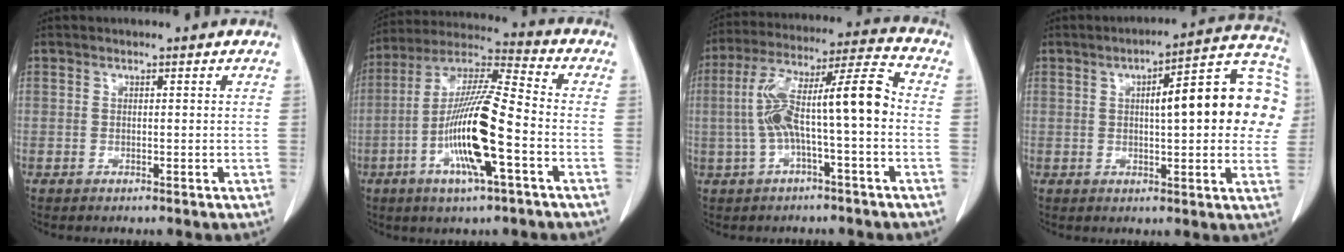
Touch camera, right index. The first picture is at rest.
{"total": 15.6, "force": [-4.5, 1.4, 14.9], "torque": [-0.293, -0.004, -0.086]}
{"total": 13.4, "force": [-1.2, 1.9, 13.2], "torque": [-0.245, 0.047, -0.020]}
{"total": 17.3, "force": [2.5, 4.1, 16.6], "torque": [-0.212, 0.039, 0.027]}